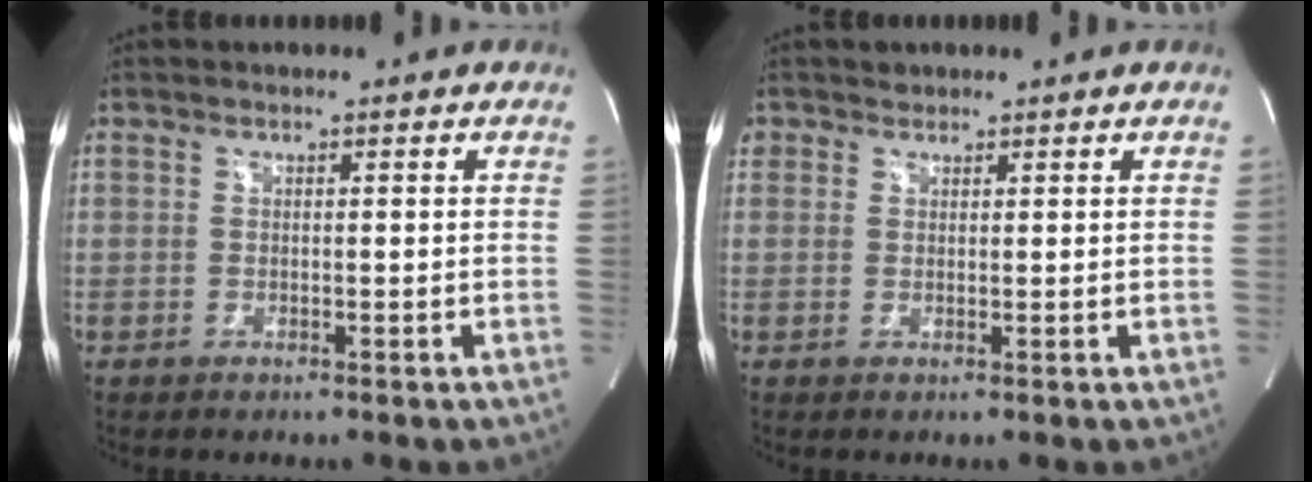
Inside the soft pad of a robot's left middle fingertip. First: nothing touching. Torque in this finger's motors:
{"motor_torque": [0.03, -0.01, -0.09, 0.00]}